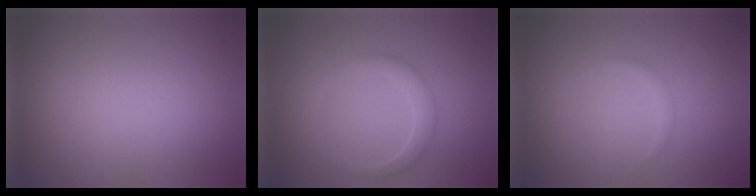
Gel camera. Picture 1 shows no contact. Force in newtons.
{"total": 1.9, "press": 1.9, "slide": 0.1}
{"total": 0.5, "press": 0.5, "slide": 0.1}